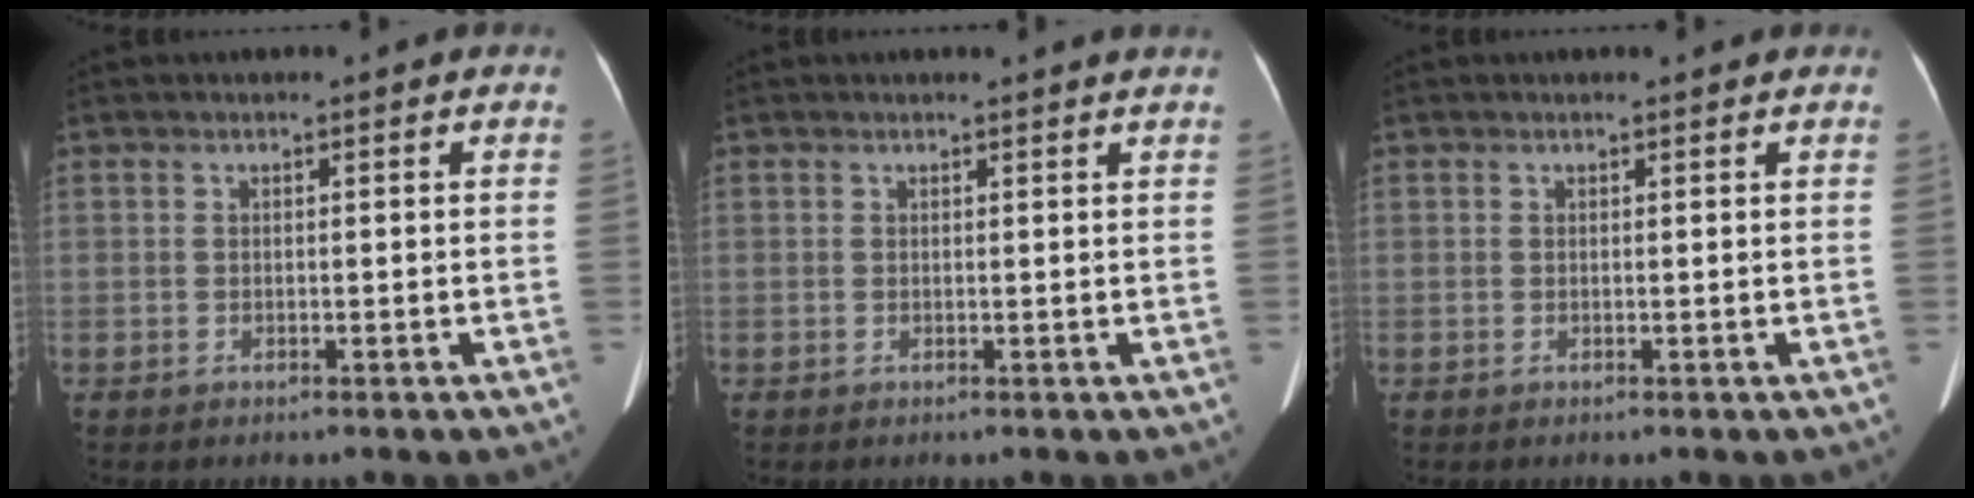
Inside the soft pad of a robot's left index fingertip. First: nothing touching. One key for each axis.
{"total": 1.7, "fx": 1.6, "fy": -0.4, "fz": 0.4, "tx": -0.014, "ty": -0.004, "tz": 0.014}
{"total": 1.0, "fx": 1.0, "fy": 0.2, "fz": 0.2, "tx": -0.012, "ty": 0.005, "tz": 0.009}